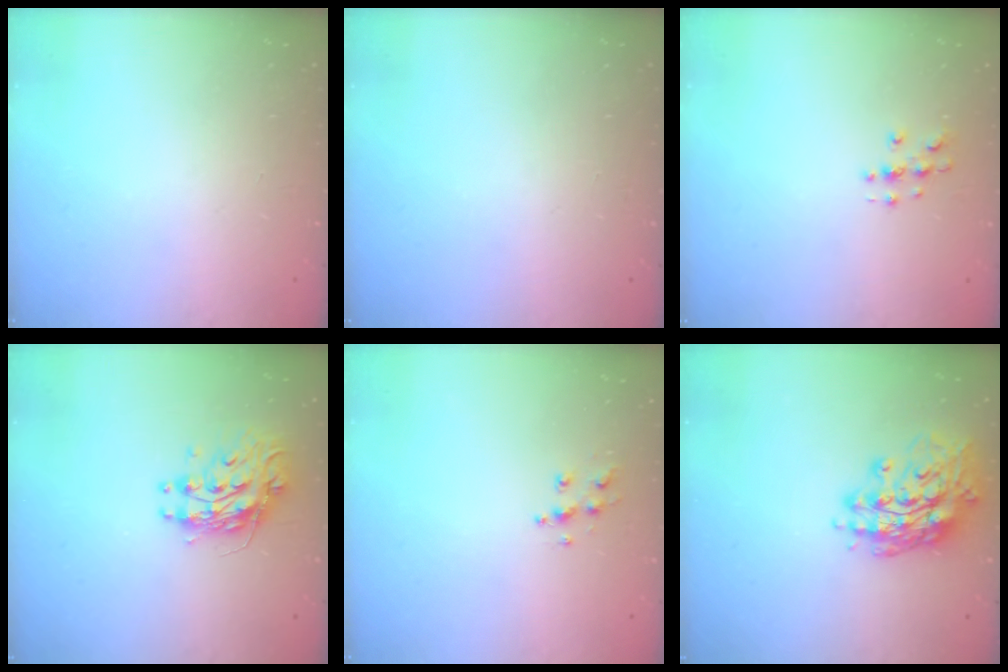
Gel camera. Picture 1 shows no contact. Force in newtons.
{"total": 0.0}
{"total": 2.8, "press": 2.8, "slide": 0.2}
{"total": 10.3, "press": 10.3, "slide": 1.0}
{"total": 6.6, "press": 6.5, "slide": 0.3}
{"total": 15.6, "press": 15.3, "slide": 3.5}